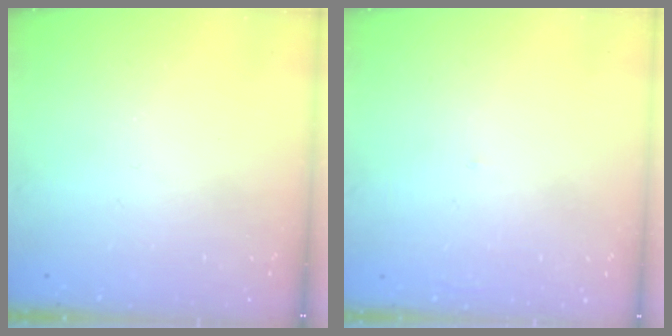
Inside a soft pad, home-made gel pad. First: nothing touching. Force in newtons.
{"total": 1.7, "press": 1.6, "slide": 0.1}